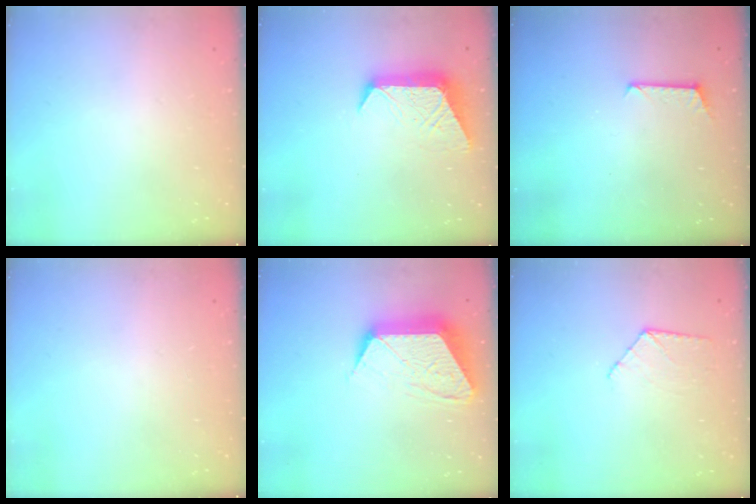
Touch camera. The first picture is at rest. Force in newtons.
{"total": 10.9, "press": 10.9, "slide": 0.3}
{"total": 6.0, "press": 6.0, "slide": 0.4}
{"total": 0.0}
{"total": 14.0, "press": 14.0, "slide": 0.9}
{"total": 6.4, "press": 6.4, "slide": 0.6}